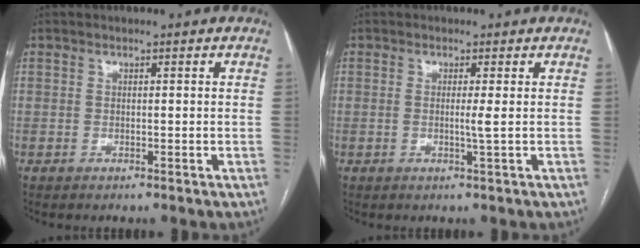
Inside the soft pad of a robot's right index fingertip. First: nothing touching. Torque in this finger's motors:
{"motor_torque": [-0.09, 0.01, -0.06, 0.00]}